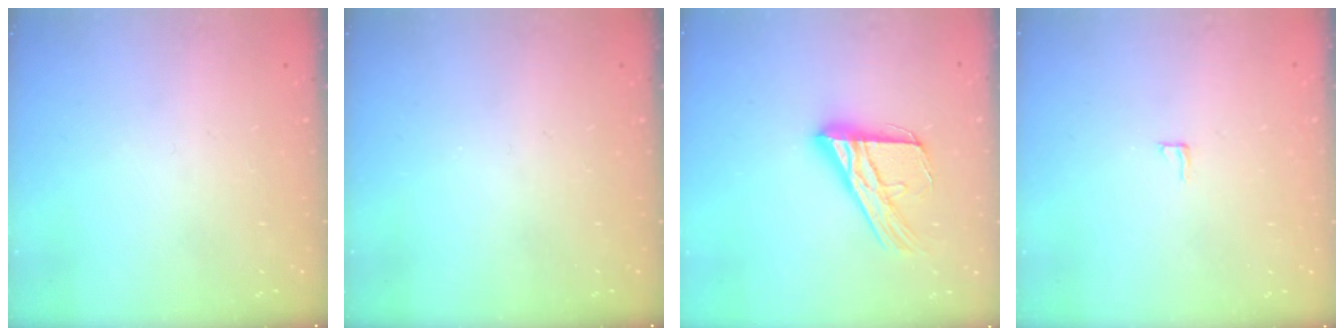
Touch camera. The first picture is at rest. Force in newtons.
{"total": 0.0}
{"total": 17.1, "press": 17.0, "slide": 1.7}
{"total": 3.1, "press": 3.1, "slide": 0.2}